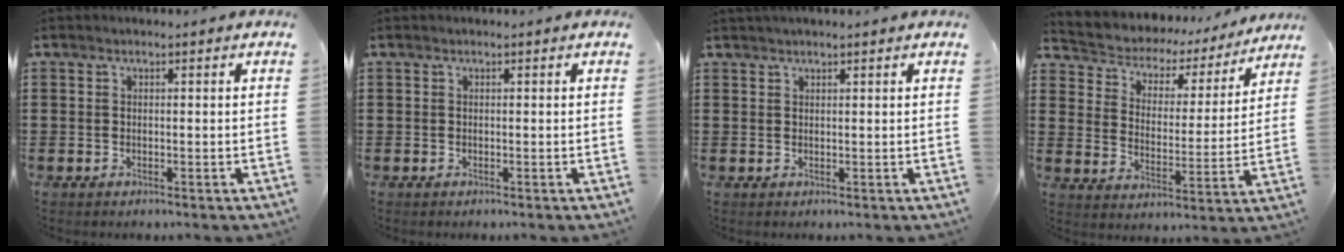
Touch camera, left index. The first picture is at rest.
{"total": 0.0}
{"total": 0.9, "force": [0.8, 0.0, 0.3], "torque": [-0.008, -0.001, 0.017]}
{"total": 3.7, "force": [3.3, 1.6, 0.3], "torque": [-0.032, -0.027, 0.046]}